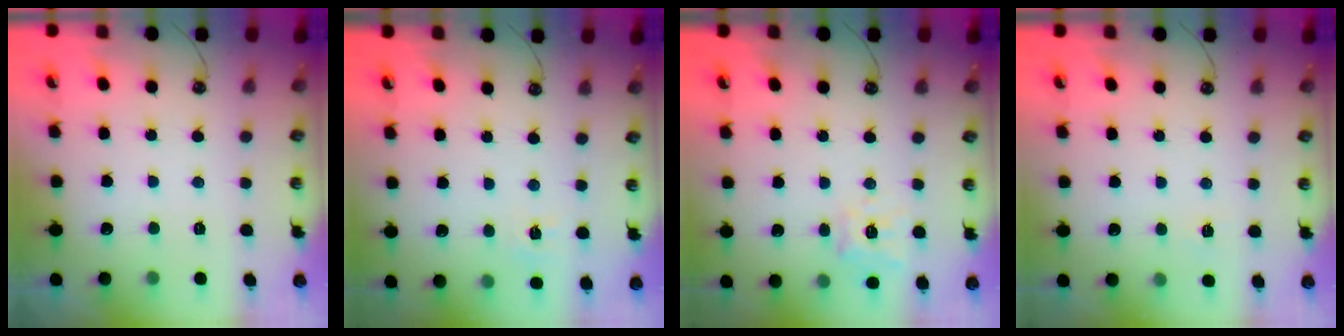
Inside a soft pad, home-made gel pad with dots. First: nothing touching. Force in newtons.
{"total": 5.6, "press": 5.6, "slide": 0.7}
{"total": 12.3, "press": 12.2, "slide": 1.3}
{"total": 3.3, "press": 3.3, "slide": 0.4}